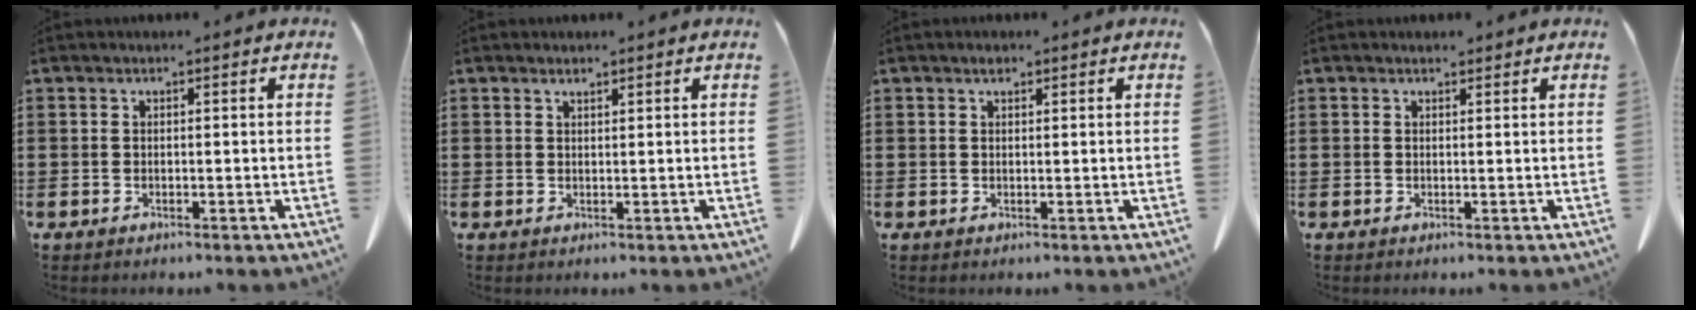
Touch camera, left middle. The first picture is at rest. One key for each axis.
{"total": 0.9, "fx": 0.7, "fy": 0.2, "fz": 0.4, "tx": -0.010, "ty": 0.000, "tz": 0.013}
{"total": 0.8, "fx": 0.6, "fy": 0.3, "fz": 0.5, "tx": -0.010, "ty": 0.001, "tz": 0.012}
{"total": 0.8, "fx": 0.7, "fy": 0.3, "fz": 0.2, "tx": -0.006, "ty": 0.002, "tz": 0.014}